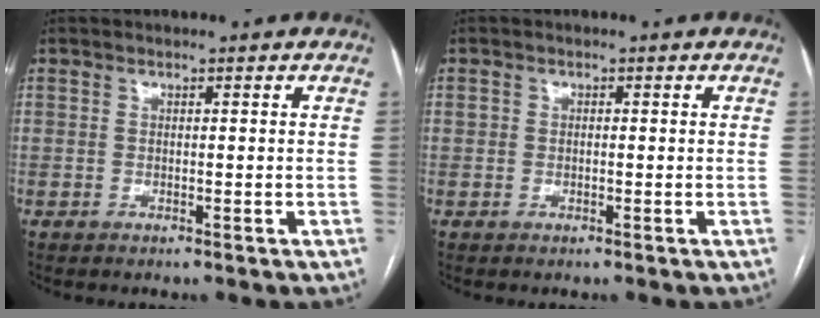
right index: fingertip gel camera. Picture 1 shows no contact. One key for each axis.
{"total": 0.9, "fx": 0.1, "fy": 0.8, "fz": 0.4, "tx": -0.012, "ty": 0.010, "tz": 0.004}